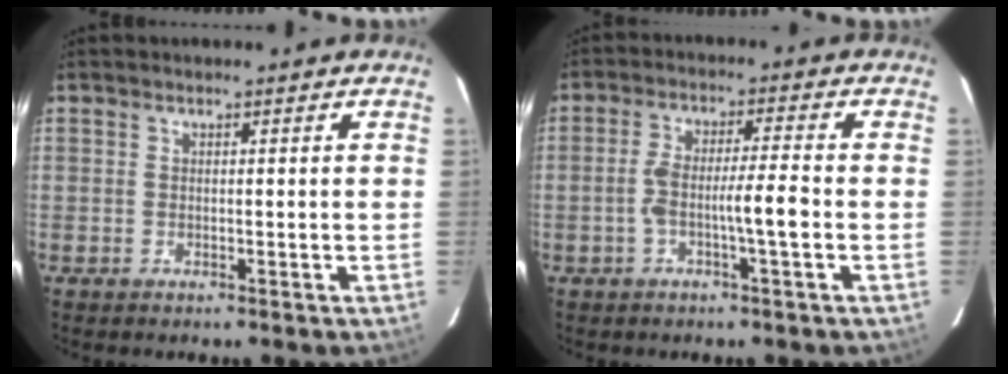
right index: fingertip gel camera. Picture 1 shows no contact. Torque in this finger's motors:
{"motor_torque": [0.80, -0.24, 0.54, 0.11]}